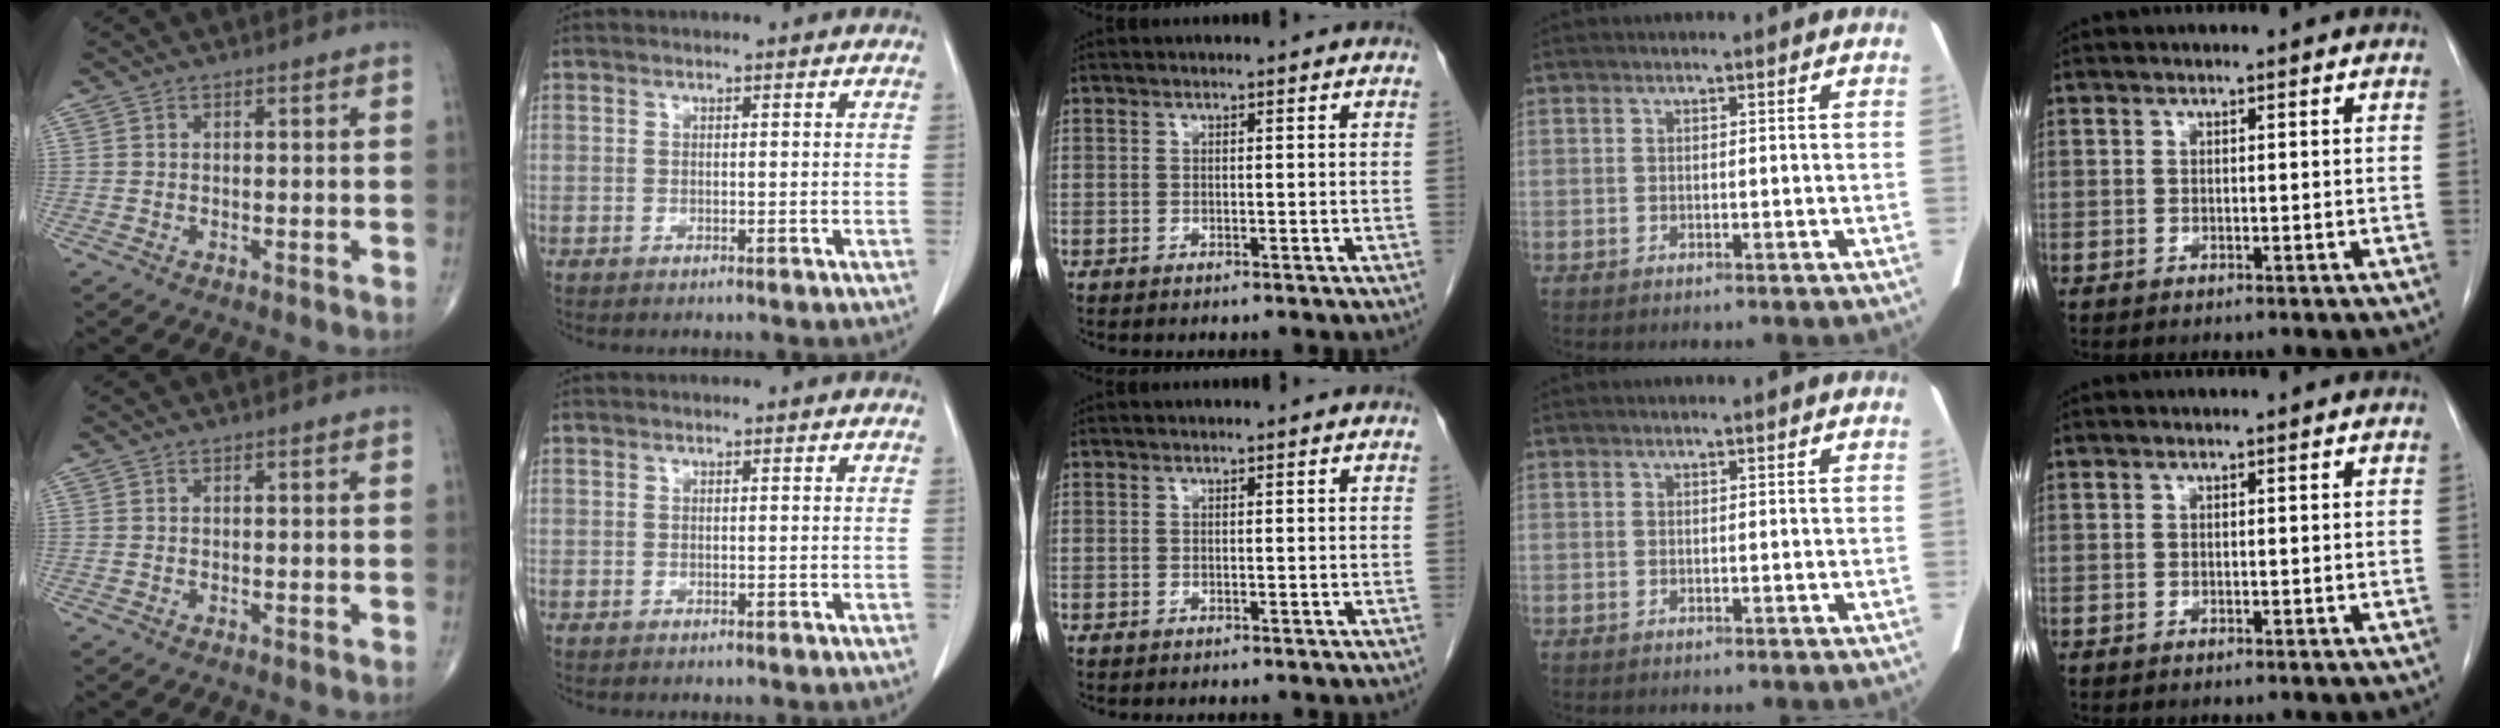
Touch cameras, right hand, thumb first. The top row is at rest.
{}